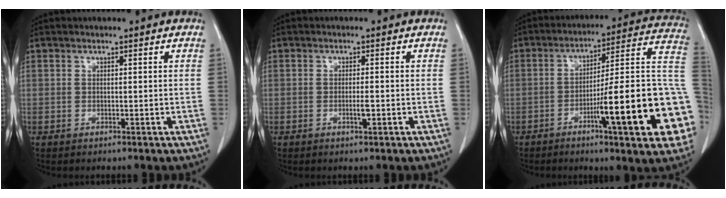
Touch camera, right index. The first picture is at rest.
{"total": 1.8, "force": [-0.5, 0.2, 1.7], "torque": [-0.032, -0.002, -0.008]}
{"total": 22.5, "force": [-6.6, 1.5, 21.5], "torque": [-0.214, 0.013, -0.092]}